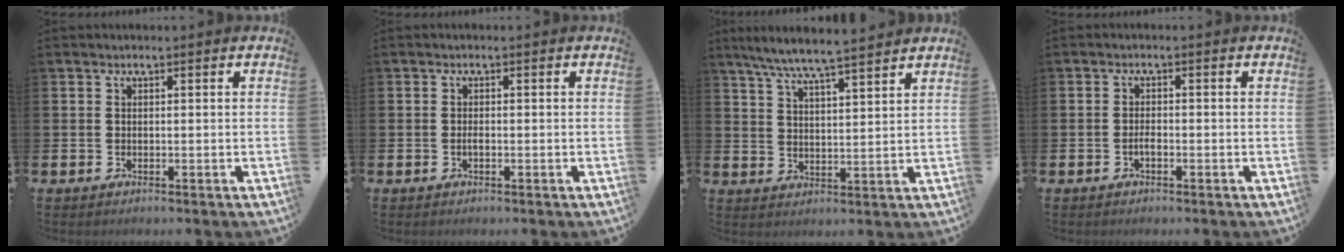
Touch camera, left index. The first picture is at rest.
{"total": 0.8, "force": [-0.3, 0.3, 0.7], "torque": [-0.019, 0.002, -0.004]}
{"total": 6.9, "force": [6.5, 0.0, 2.4], "torque": [-0.073, -0.028, 0.116]}
{"total": 1.3, "force": [-0.6, 0.4, 1.0], "torque": [-0.018, -0.001, -0.012]}